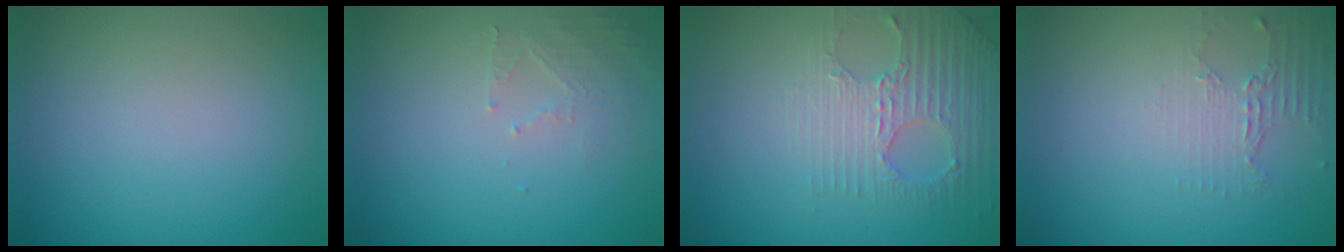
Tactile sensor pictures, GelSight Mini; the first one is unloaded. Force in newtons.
{"total": 1.7, "press": 1.7, "slide": 0.3}
{"total": 2.8, "press": 2.7, "slide": 0.9}
{"total": 1.9, "press": 1.4, "slide": 1.3}